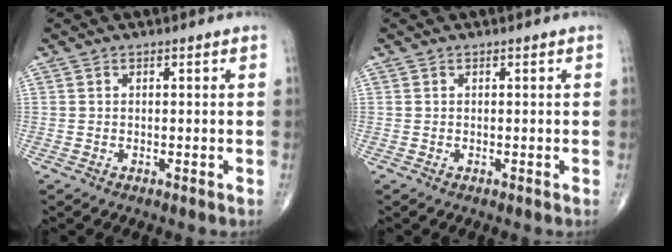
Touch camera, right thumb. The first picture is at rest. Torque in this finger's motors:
{"motor_torque": [0.00, 0.00, -0.01, -0.01, 0.00]}